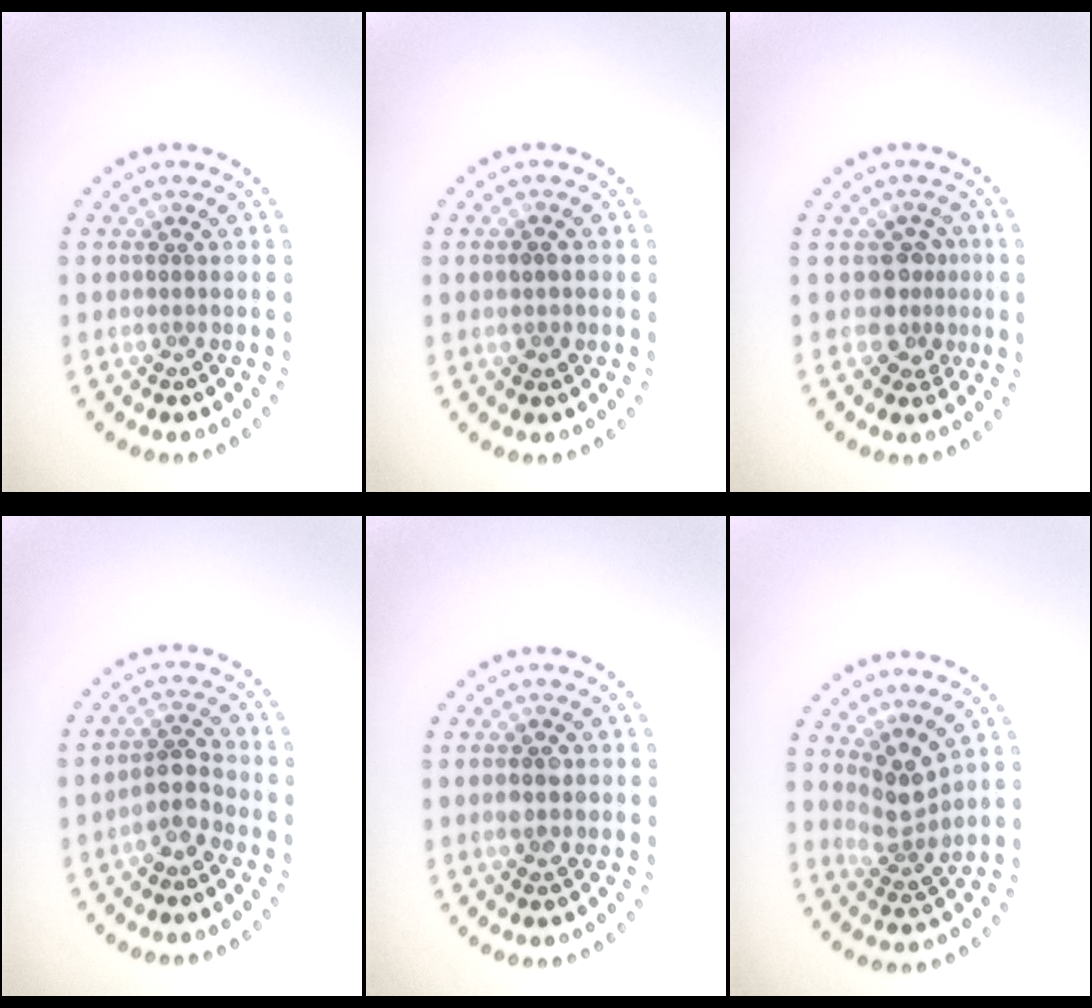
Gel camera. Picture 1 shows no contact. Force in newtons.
{"total": 1.3, "press": 1.2, "slide": 0.2}
{"total": 2.6, "press": 1.9, "slide": 1.8}
{"total": 2.5, "press": 2.1, "slide": 1.4}
{"total": 2.0, "press": 2.0, "slide": 0.2}
{"total": 2.9, "press": 2.1, "slide": 1.9}